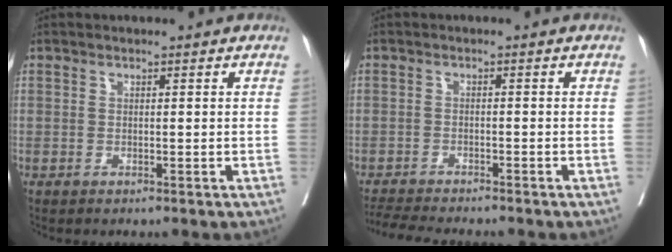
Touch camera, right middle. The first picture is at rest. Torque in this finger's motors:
{"motor_torque": [0.60, -0.62, 0.08, 0.04]}